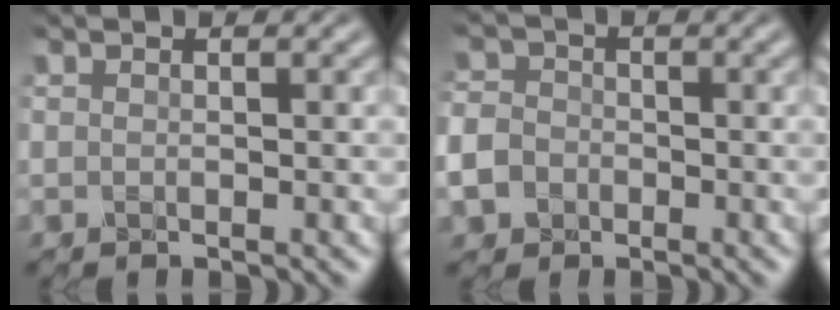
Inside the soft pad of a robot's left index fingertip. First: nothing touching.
{"total": 4.8, "force": [-2.1, 3.9, 1.9], "torque": [-0.038, -0.013, -0.052]}